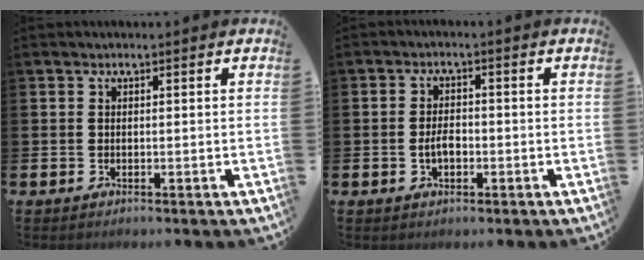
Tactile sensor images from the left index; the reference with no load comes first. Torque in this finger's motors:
{"motor_torque": [0.22, -0.12, 0.10, 0.06]}